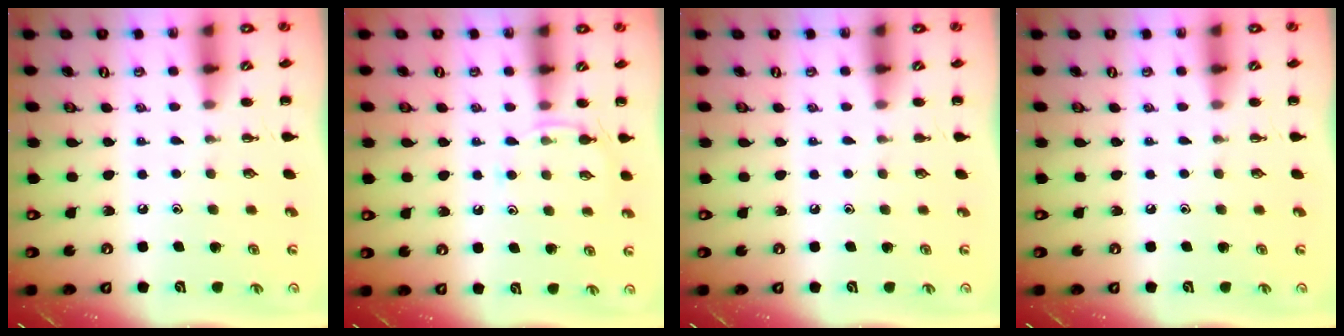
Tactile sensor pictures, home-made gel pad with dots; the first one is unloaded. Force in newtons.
{"total": 5.9, "press": 5.7, "slide": 1.8}
{"total": 0.0}
{"total": 0.0}